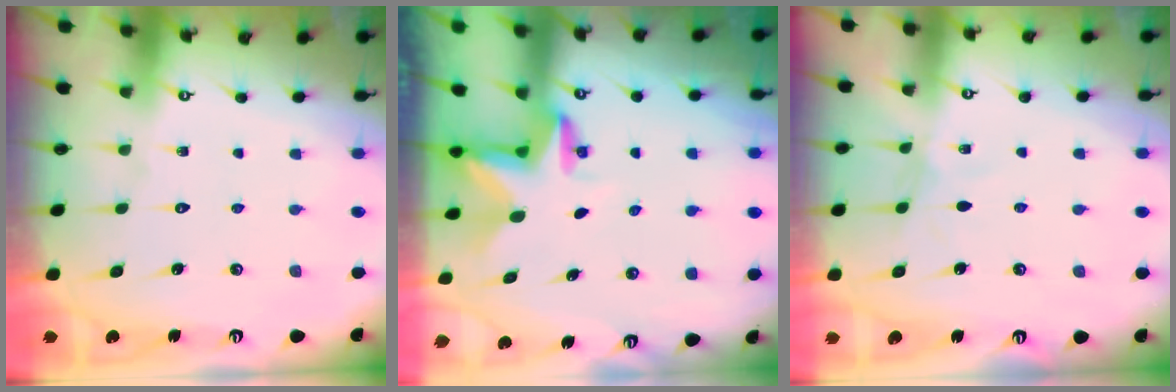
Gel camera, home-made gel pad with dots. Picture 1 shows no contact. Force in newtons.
{"total": 2.9, "press": 2.9, "slide": 0.2}
{"total": 2.7, "press": 2.7, "slide": 0.4}